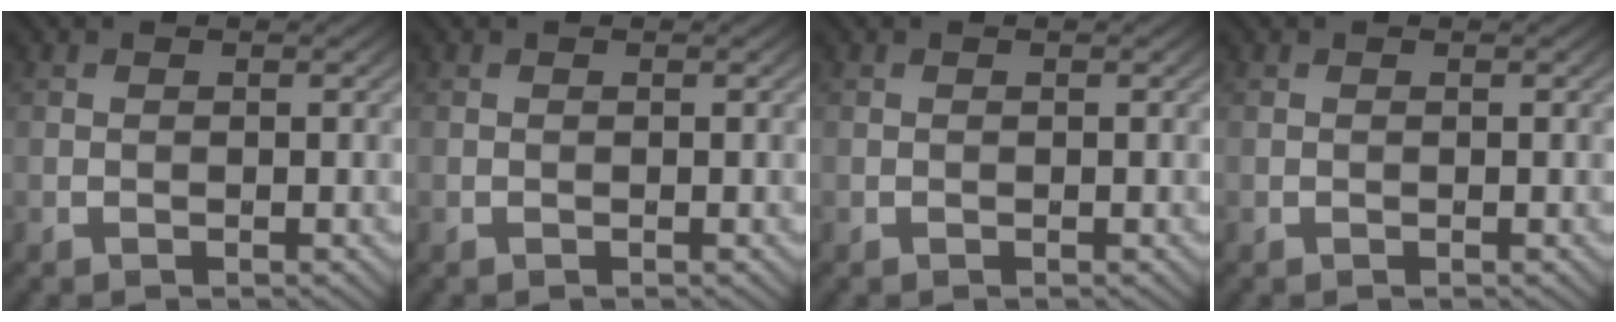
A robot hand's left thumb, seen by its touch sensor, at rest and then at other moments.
{"total": 0.0}
{"total": 0.0}
{"total": 0.0}